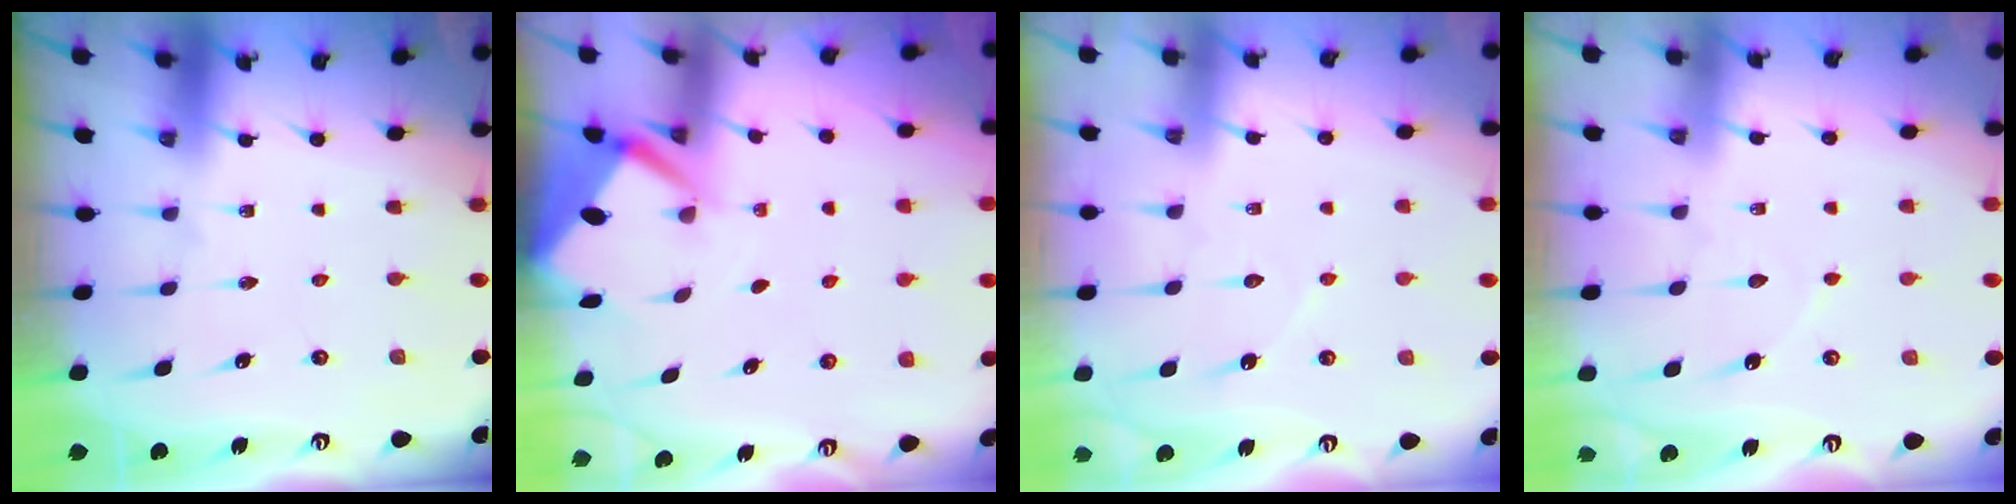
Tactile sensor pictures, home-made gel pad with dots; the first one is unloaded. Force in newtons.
{"total": 3.0, "press": 3.0, "slide": 0.4}
{"total": 4.9, "press": 4.9, "slide": 0.5}
{"total": 3.3, "press": 3.3, "slide": 0.3}